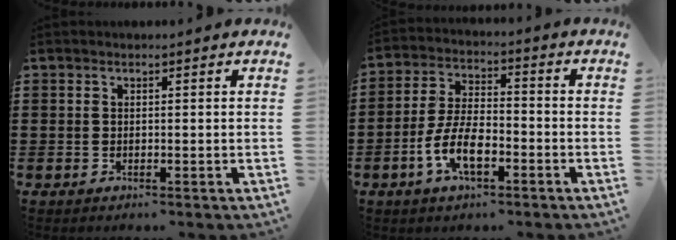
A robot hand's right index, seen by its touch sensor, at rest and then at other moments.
{"total": 7.9, "force": [-3.3, 3.4, 6.3], "torque": [-0.147, -0.004, -0.068]}